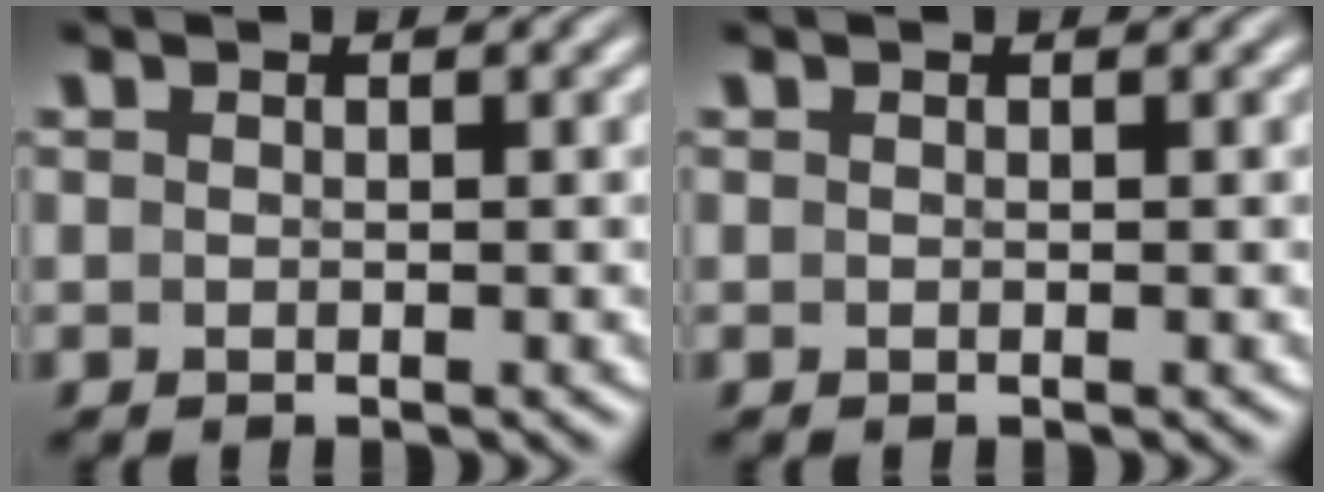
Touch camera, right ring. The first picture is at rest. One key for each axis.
{"total": 0.0}